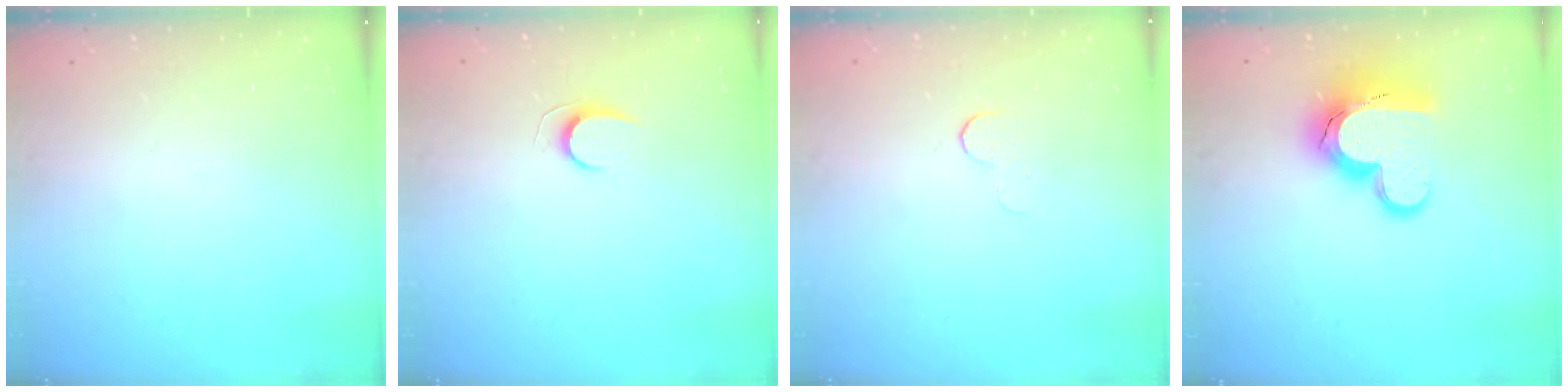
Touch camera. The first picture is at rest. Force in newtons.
{"total": 5.6, "press": 5.6, "slide": 0.5}
{"total": 3.7, "press": 3.7, "slide": 0.3}
{"total": 15.6, "press": 15.5, "slide": 1.3}